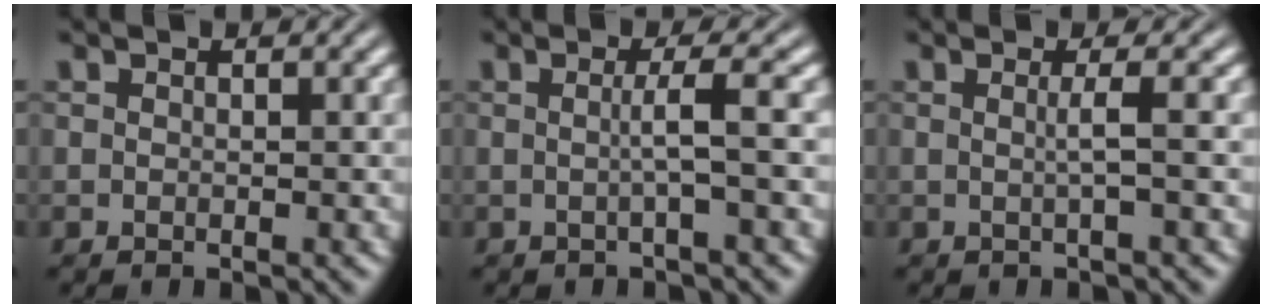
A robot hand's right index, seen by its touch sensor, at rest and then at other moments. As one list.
[{"total": 2.2, "force": [-0.5, -1.4, 1.6], "torque": [-0.020, 0.002, -0.006]}, {"total": 1.8, "force": [-0.3, -1.4, 1.1], "torque": [-0.016, 0.000, -0.003]}]